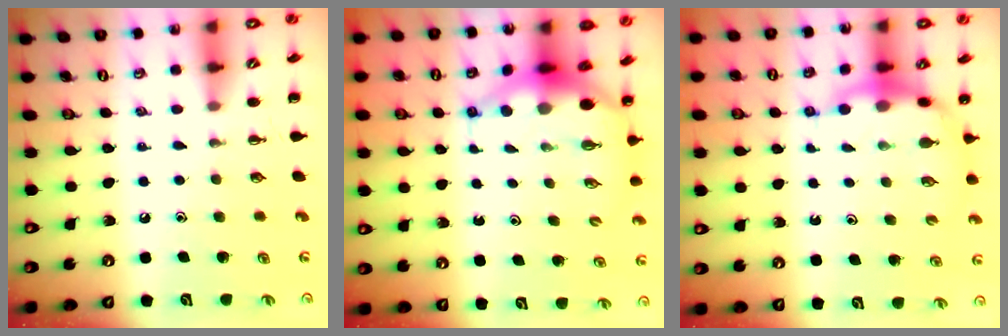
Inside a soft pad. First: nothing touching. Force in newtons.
{"total": 7.3, "press": 7.1, "slide": 1.5}
{"total": 7.1, "press": 6.9, "slide": 1.6}